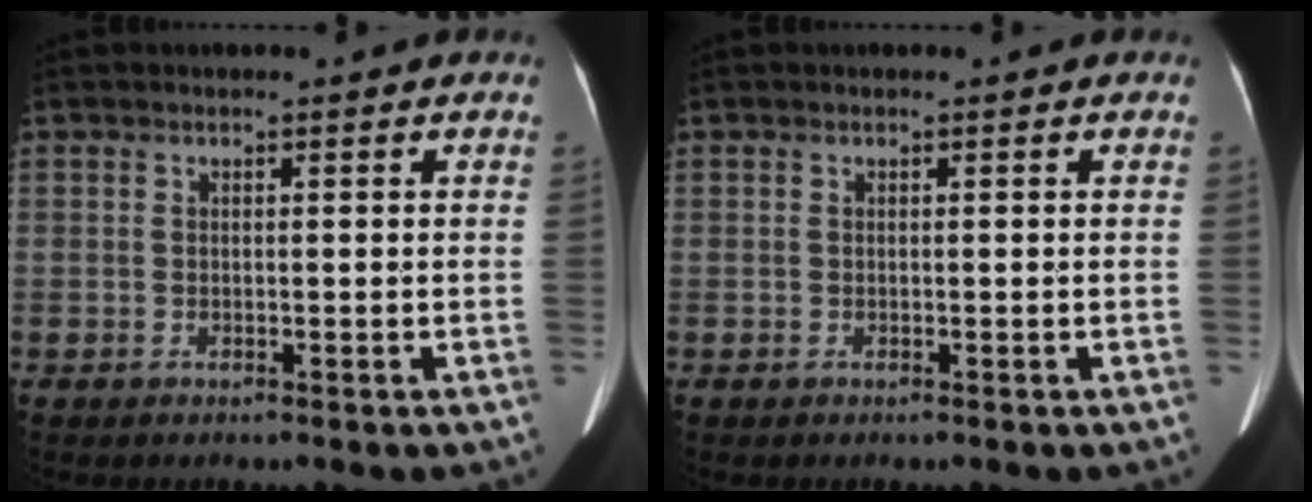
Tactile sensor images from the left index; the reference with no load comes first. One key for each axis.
{"total": 0.0}